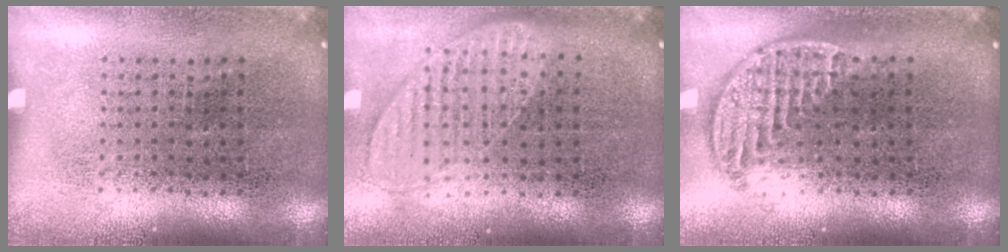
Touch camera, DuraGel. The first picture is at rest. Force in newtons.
{"total": 0.9, "press": 0.9, "slide": 0.1}
{"total": 1.3, "press": 1.1, "slide": 0.6}